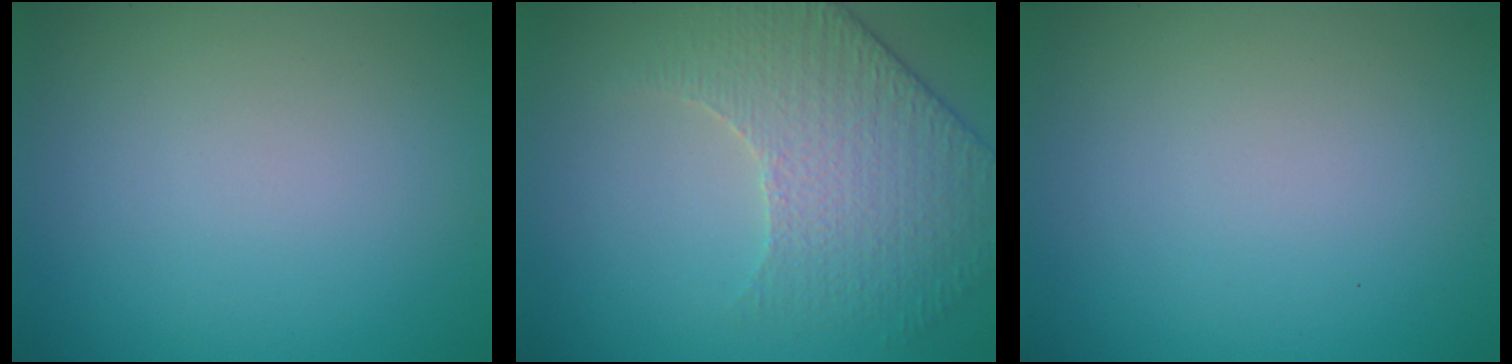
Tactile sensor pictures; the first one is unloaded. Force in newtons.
{"total": 4.3, "press": 4.0, "slide": 1.5}
{"total": 0.0}